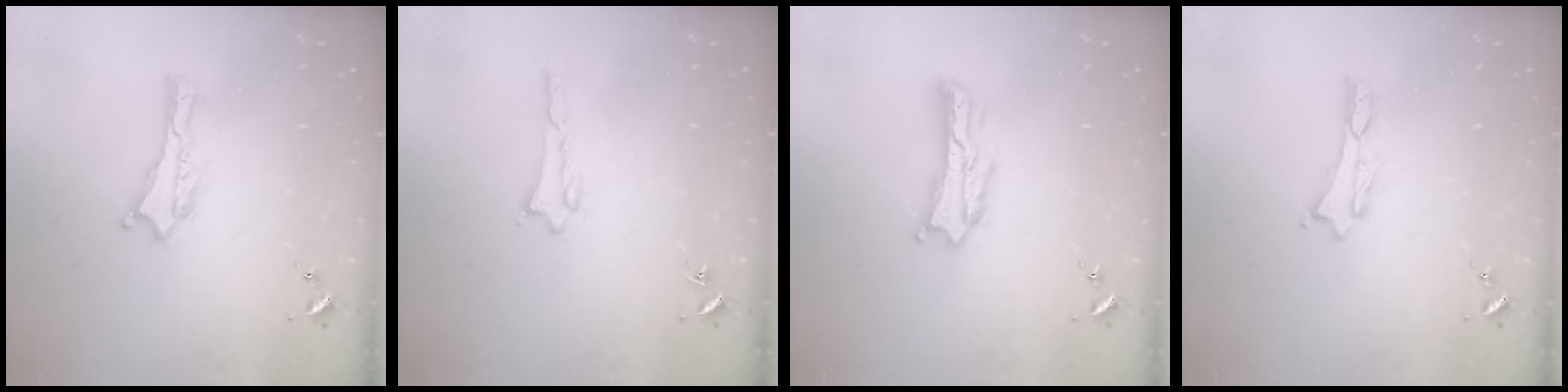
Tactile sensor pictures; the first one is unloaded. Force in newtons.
{"total": 1.4, "press": 1.4, "slide": 0.2}
{"total": 1.7, "press": 1.7, "slide": 0.3}
{"total": 0.0}